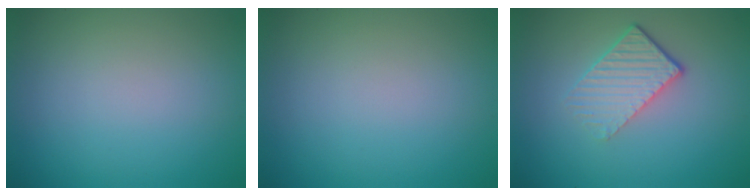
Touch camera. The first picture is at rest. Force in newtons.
{"total": 0.0}
{"total": 3.7, "press": 2.6, "slide": 2.6}